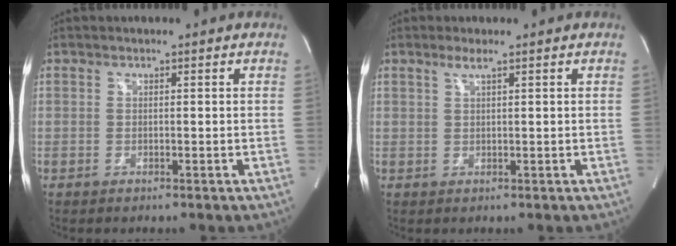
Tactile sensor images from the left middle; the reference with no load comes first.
{"total": 1.4, "force": [1.0, -0.1, 1.0], "torque": [-0.025, 0.004, 0.022]}